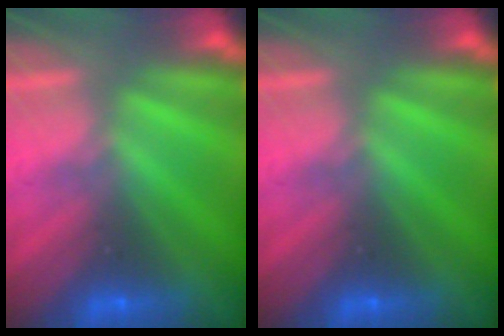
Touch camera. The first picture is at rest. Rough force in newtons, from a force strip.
{"total": 0.0}